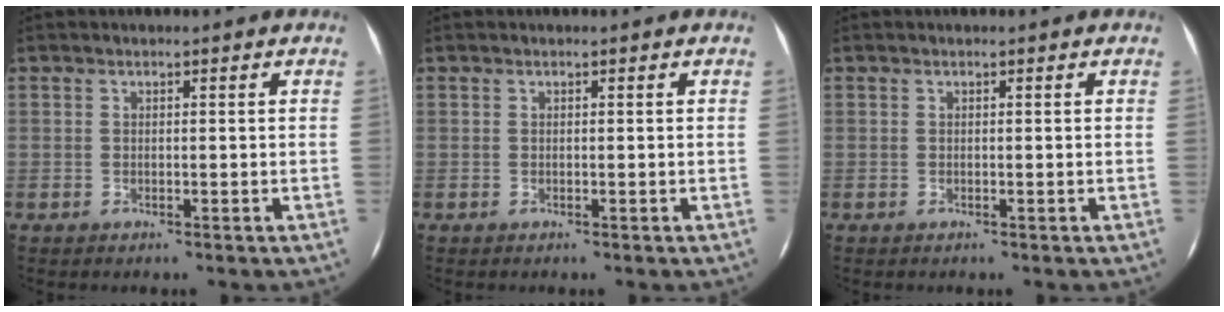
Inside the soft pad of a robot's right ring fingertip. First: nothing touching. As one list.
[{"total": 0.0}, {"total": 0.0}]